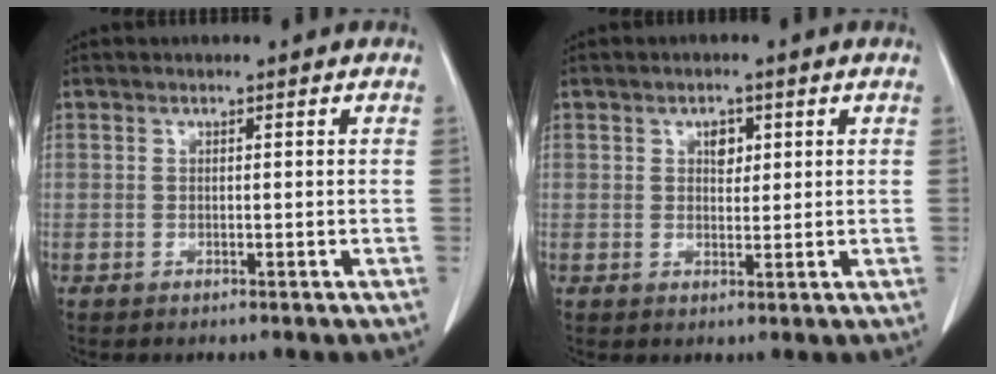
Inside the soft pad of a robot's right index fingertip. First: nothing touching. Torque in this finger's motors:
{"motor_torque": [0.02, 0.00, -0.02, 0.00]}